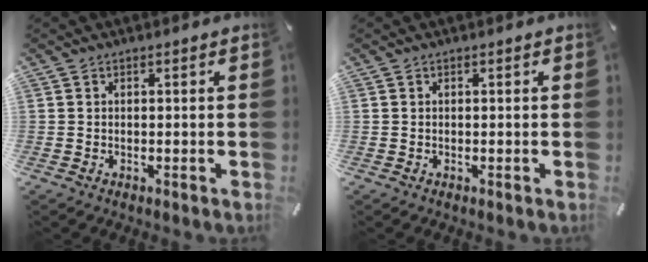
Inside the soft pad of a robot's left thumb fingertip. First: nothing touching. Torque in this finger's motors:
{"motor_torque": [0.00, 0.00, 0.00, 0.00, 0.00]}